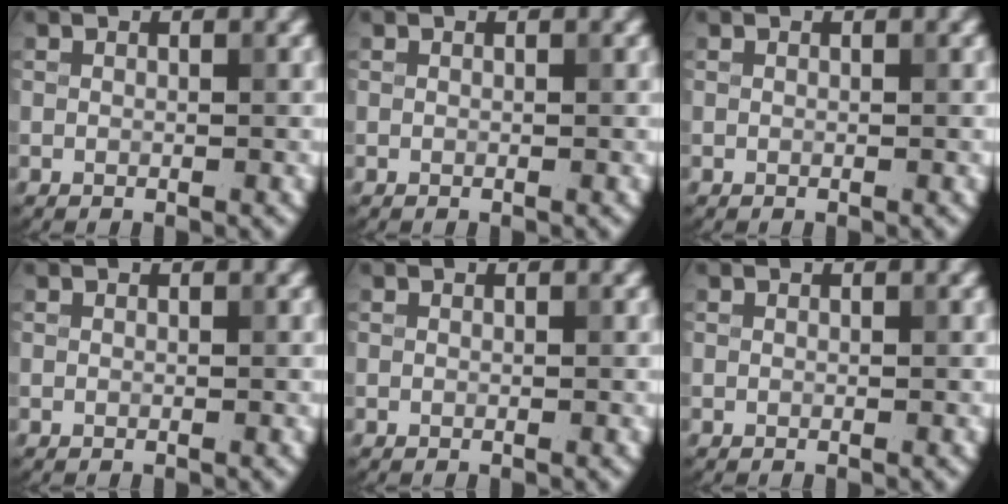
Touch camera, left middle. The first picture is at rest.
{"total": 0.0}
{"total": 0.0}
{"total": 0.0}
{"total": 0.0}
{"total": 0.0}